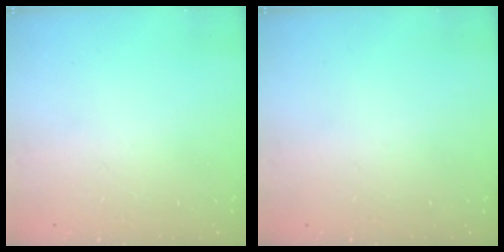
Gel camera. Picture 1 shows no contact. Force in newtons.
{"total": 0.0}